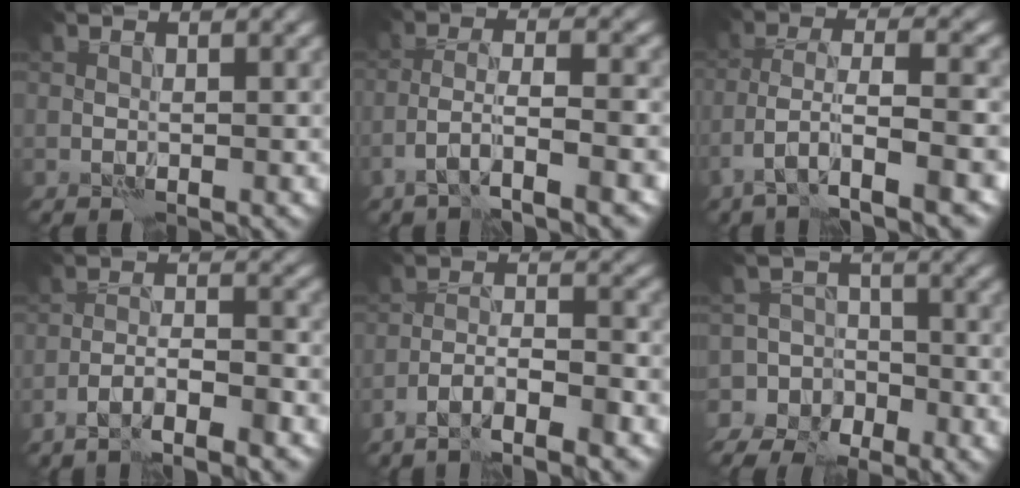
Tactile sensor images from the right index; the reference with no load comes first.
{"total": 4.9, "force": [-2.9, 0.9, 3.8], "torque": [-0.068, 0.005, -0.055]}
{"total": 6.1, "force": [-3.4, 1.4, 4.9], "torque": [-0.089, 0.000, -0.061]}
{"total": 4.7, "force": [-3.7, 0.7, 2.9], "torque": [-0.044, 0.005, -0.065]}
{"total": 5.2, "force": [-4.1, 0.9, 3.1], "torque": [-0.046, 0.002, -0.073]}
{"total": 7.7, "force": [-5.2, 5.7, 0.1], "torque": [0.024, -0.012, -0.101]}